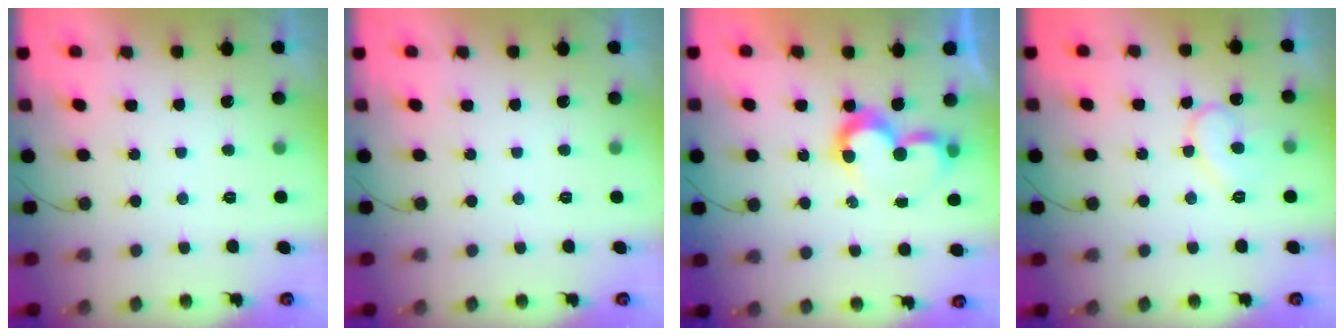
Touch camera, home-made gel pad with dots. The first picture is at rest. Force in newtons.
{"total": 0.0}
{"total": 7.3, "press": 7.3, "slide": 0.6}
{"total": 9.7, "press": 9.7, "slide": 0.8}